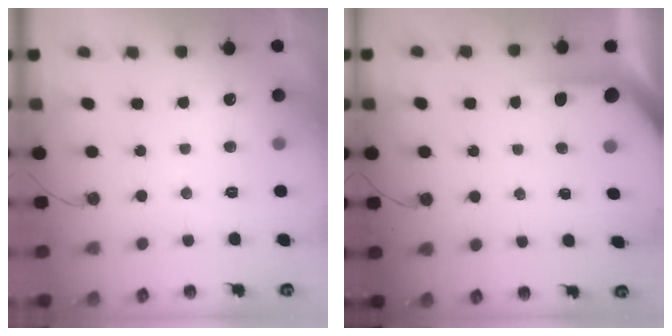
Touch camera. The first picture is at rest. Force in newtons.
{"total": 3.9, "press": 3.8, "slide": 0.4}